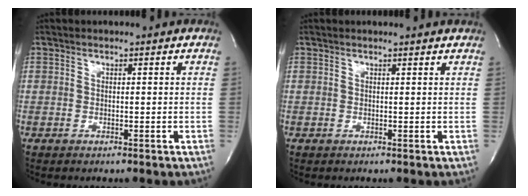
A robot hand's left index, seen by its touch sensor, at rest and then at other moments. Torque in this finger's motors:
{"motor_torque": [0.06, -0.24, 0.06, 0.01]}